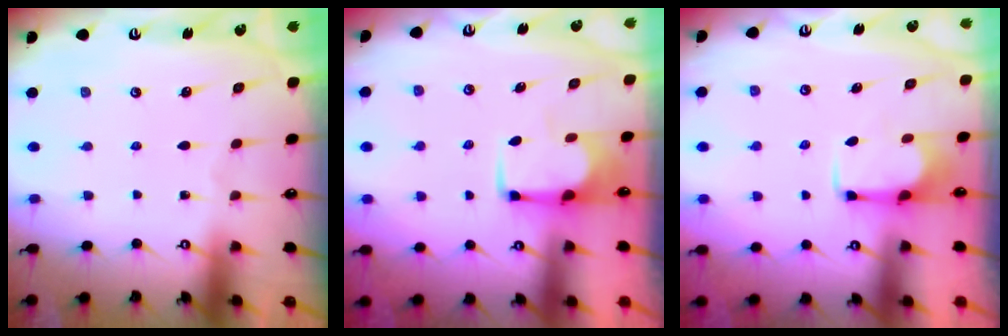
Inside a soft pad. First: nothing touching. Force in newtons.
{"total": 1.9, "press": 1.7, "slide": 0.8}
{"total": 2.8, "press": 2.6, "slide": 1.0}